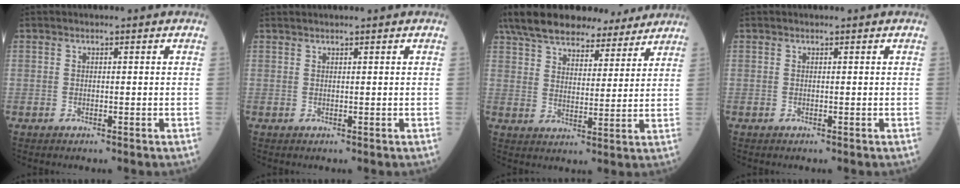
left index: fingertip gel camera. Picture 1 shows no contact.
{"total": 1.8, "force": [1.6, -0.3, 0.8], "torque": [-0.010, 0.019, 0.033]}
{"total": 20.5, "force": [17.2, 6.4, 9.1], "torque": [-0.163, 0.041, 0.257]}
{"total": 0.0}